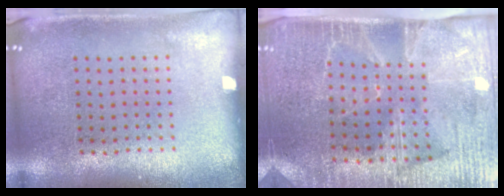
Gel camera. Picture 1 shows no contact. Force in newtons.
{"total": 4.0, "press": 3.5, "slide": 2.1}